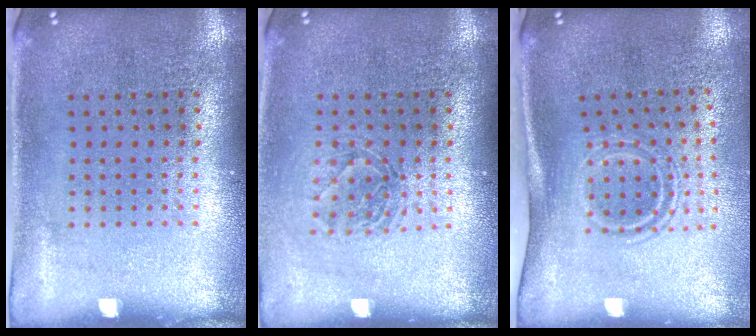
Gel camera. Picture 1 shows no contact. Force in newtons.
{"total": 1.4, "press": 1.2, "slide": 0.7}
{"total": 1.7, "press": 1.1, "slide": 1.3}